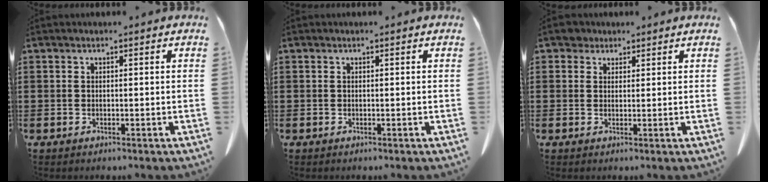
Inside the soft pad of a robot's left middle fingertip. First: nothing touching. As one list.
[{"total": 0.0}, {"total": 2.2, "force": [1.8, 1.3, 0.2], "torque": [-0.012, 0.008, 0.035]}]